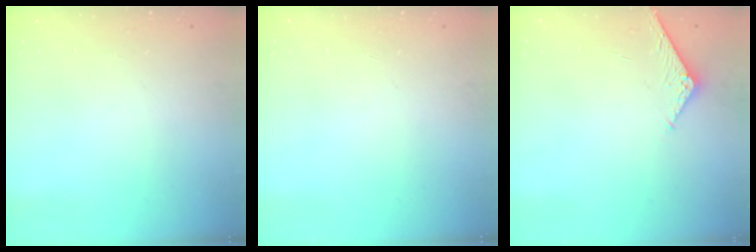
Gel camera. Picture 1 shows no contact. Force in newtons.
{"total": 0.0}
{"total": 4.5, "press": 4.5, "slide": 0.5}